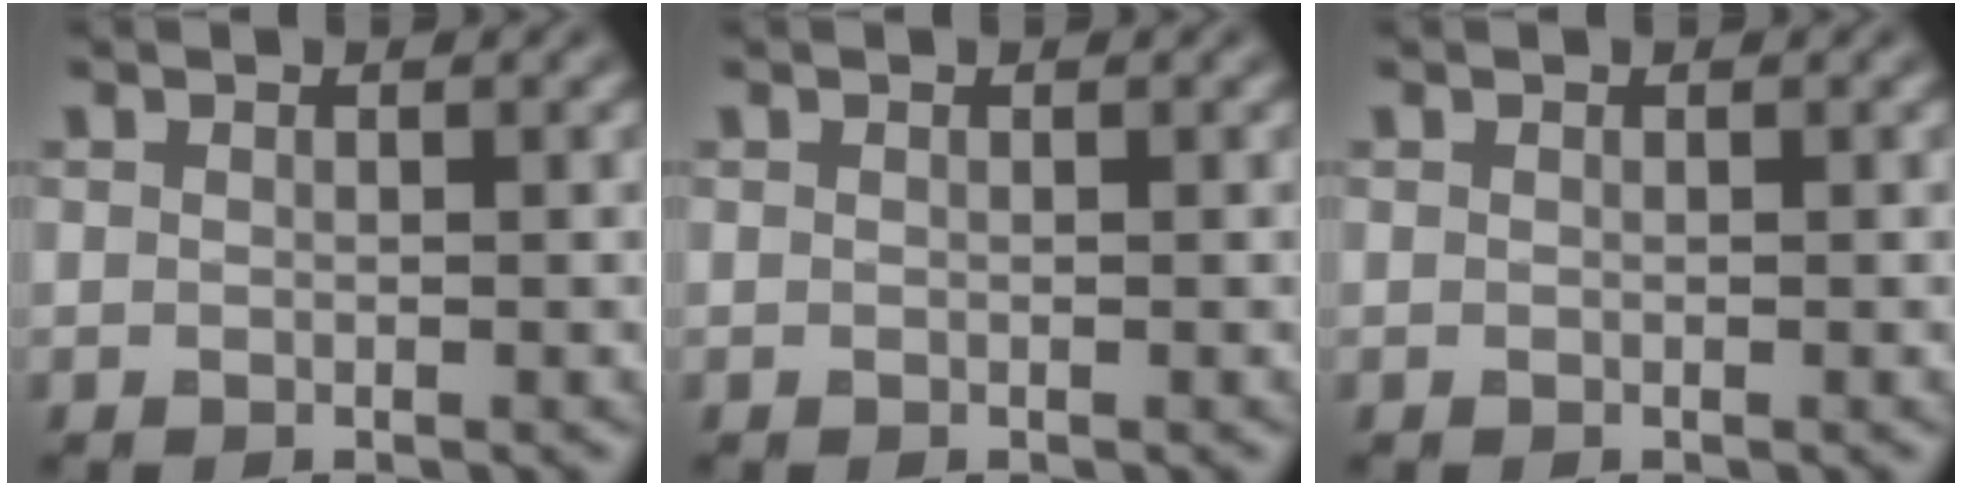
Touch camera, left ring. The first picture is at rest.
{"total": 0.0}
{"total": 0.0}